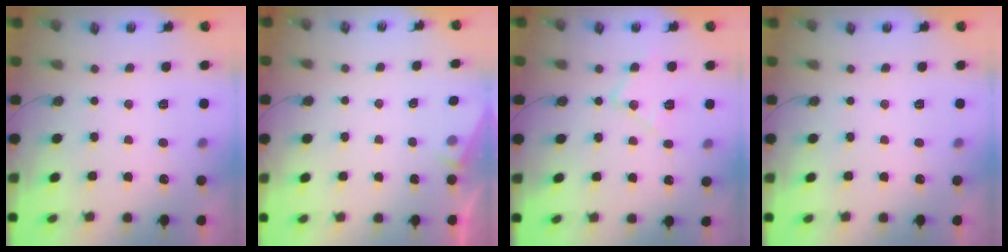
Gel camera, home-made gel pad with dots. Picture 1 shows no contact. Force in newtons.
{"total": 2.6, "press": 2.6, "slide": 0.4}
{"total": 11.6, "press": 11.6, "slide": 0.7}
{"total": 0.0}